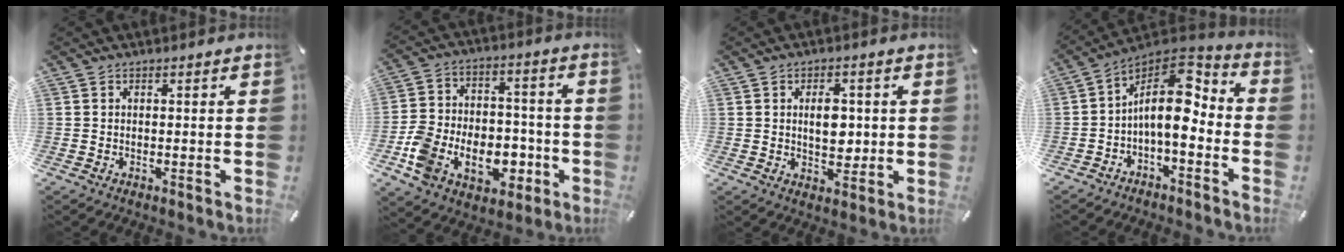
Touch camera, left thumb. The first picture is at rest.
{"total": 15.4, "force": [-5.3, 11.6, 8.5], "torque": [-0.146, 0.027, -0.086]}
{"total": 6.9, "force": [0.7, 4.6, 5.2], "torque": [-0.065, -0.006, 0.006]}
{"total": 12.6, "force": [-0.4, 6.9, 10.5], "torque": [-0.183, -0.015, -0.013]}